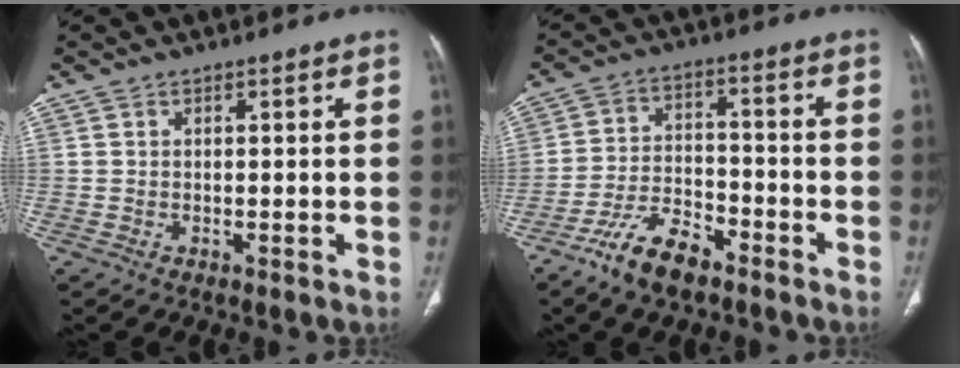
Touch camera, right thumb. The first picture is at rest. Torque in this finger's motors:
{"motor_torque": [1.65, 0.32, 0.60, -1.39, 0.22]}